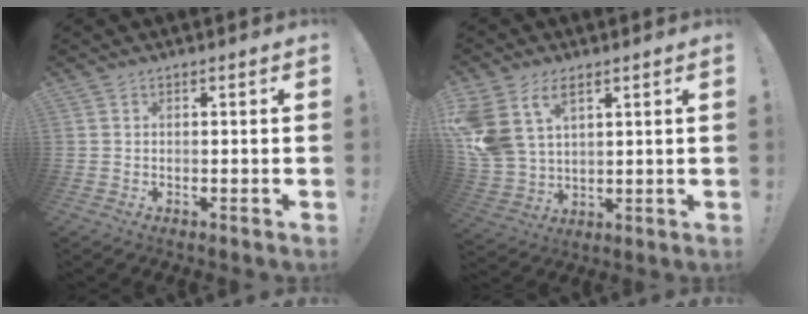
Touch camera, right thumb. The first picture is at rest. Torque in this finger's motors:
{"motor_torque": [0.48, 0.90, 1.38, 0.56, 0.16]}